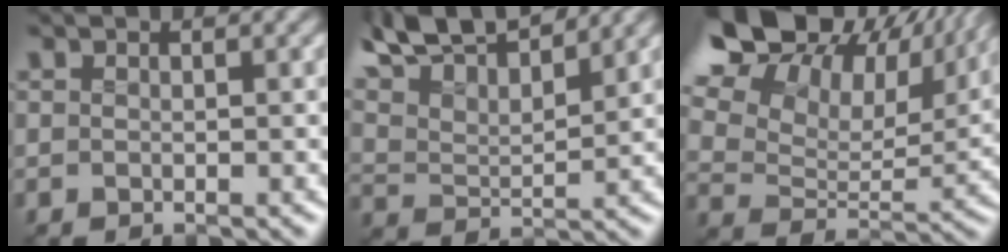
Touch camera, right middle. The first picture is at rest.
{"total": 10.0, "force": [8.5, 2.2, 4.7], "torque": [-0.103, 0.020, 0.142]}
{"total": 20.0, "force": [11.9, 11.7, 11.0], "torque": [-0.235, 0.073, 0.195]}